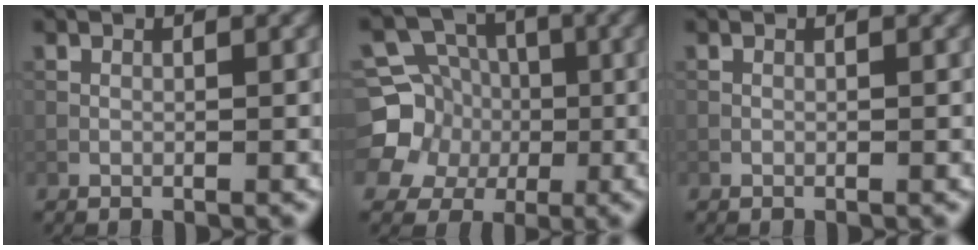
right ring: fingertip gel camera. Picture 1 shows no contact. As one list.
[{"total": 10.2, "force": [-0.6, 9.7, 3.0], "torque": [-0.092, 0.022, -0.039]}, {"total": 0.0}]